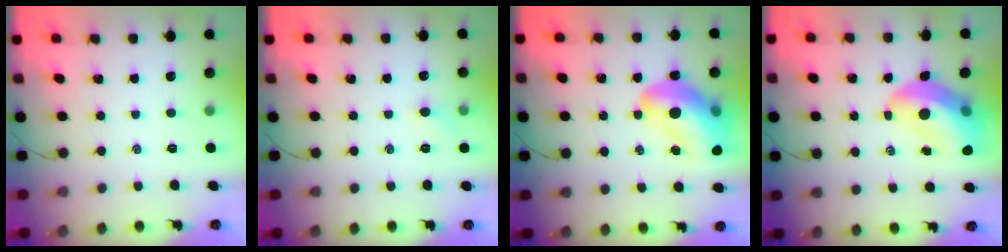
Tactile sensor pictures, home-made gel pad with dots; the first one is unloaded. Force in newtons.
{"total": 3.8, "press": 3.6, "slide": 1.2}
{"total": 18.4, "press": 17.6, "slide": 5.4}
{"total": 14.2, "press": 13.6, "slide": 4.1}